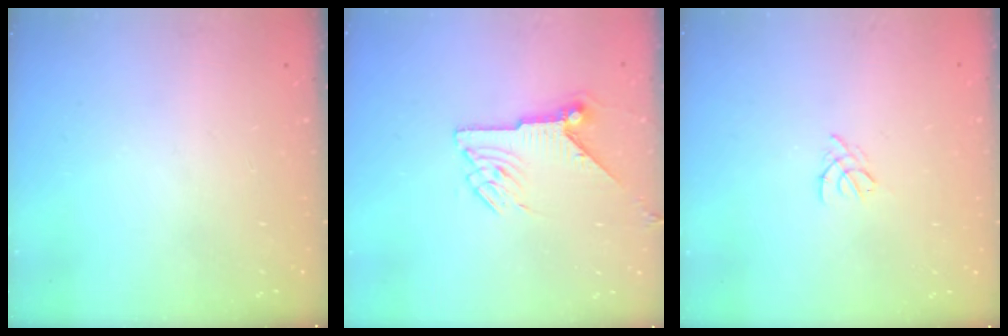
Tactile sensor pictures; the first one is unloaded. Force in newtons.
{"total": 8.2, "press": 8.2, "slide": 0.2}
{"total": 2.0, "press": 1.9, "slide": 0.5}